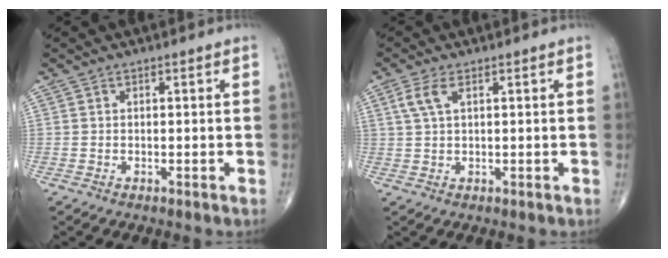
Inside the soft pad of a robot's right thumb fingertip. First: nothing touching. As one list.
[{"total": 3.8, "force": [1.5, 1.4, 3.2], "torque": [-0.083, 0.008, 0.036]}]